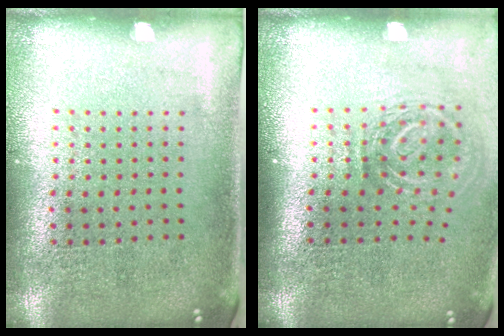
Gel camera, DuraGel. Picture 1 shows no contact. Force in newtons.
{"total": 1.9, "press": 1.2, "slide": 1.4}